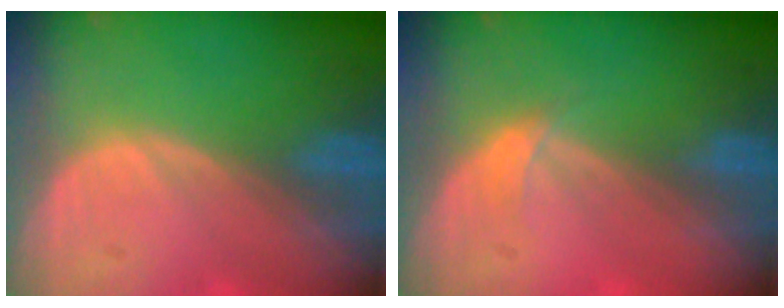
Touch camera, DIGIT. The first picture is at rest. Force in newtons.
{"total": 1.2, "press": 1.2, "slide": 0.1}